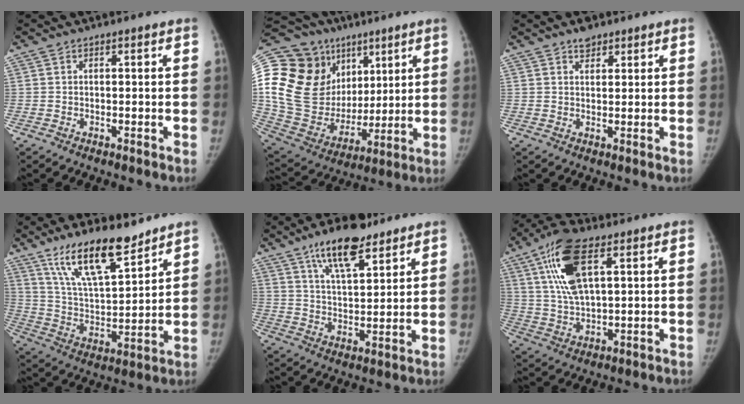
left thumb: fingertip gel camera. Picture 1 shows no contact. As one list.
[{"total": 29.5, "force": [9.7, 21.6, 17.7], "torque": [-0.310, 0.019, 0.188]}, {"total": 3.0, "force": [2.2, 1.7, 1.1], "torque": [0.000, -0.012, 0.032]}, {"total": 16.1, "force": [11.7, 4.9, 10.0], "torque": [-0.146, -0.068, 0.219]}, {"total": 12.5, "force": [8.3, 4.7, 8.1], "torque": [-0.113, -0.041, 0.142]}, {"total": 13.5, "force": [5.6, 5.5, 11.1], "torque": [-0.215, -0.005, 0.106]}]